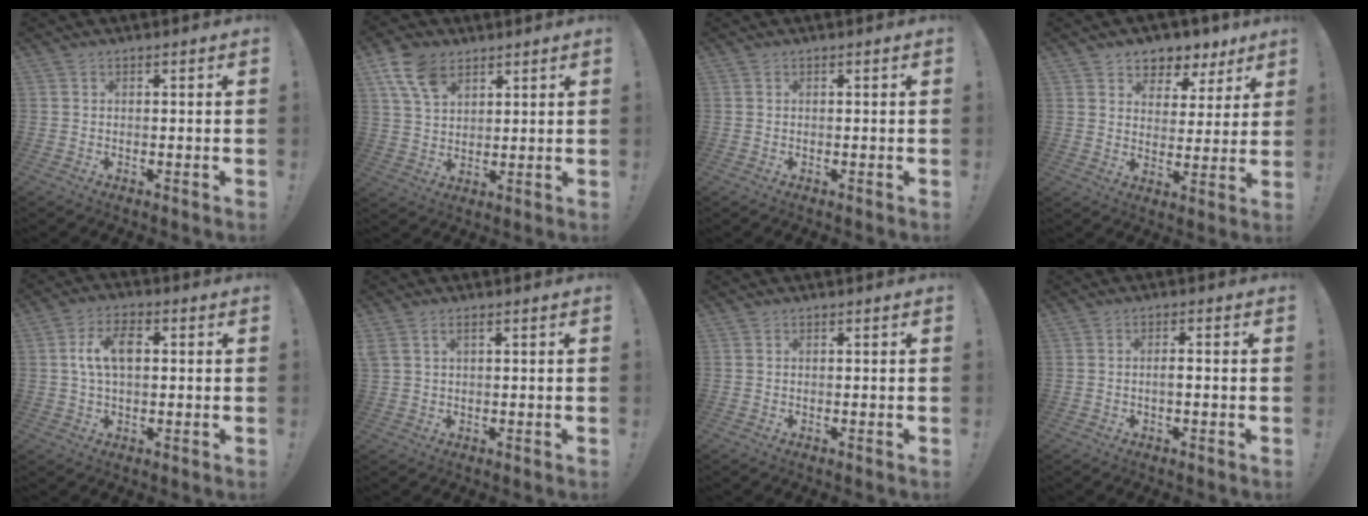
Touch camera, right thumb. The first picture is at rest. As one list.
[{"total": 10.3, "force": [5.8, 6.5, 5.5], "torque": [-0.099, -0.014, 0.115]}, {"total": 0.0}, {"total": 6.4, "force": [4.2, 4.8, 0.9], "torque": [-0.008, -0.039, 0.081]}, {"total": 8.6, "force": [1.4, 4.7, 7.1], "torque": [-0.118, 0.006, 0.022]}, {"total": 2.7, "force": [1.2, 1.3, 2.0], "torque": [-0.045, 0.004, 0.024]}, {"total": 0.0}, {"total": 2.2, "force": [-0.8, 0.4, 2.0], "torque": [-0.043, 0.007, -0.013]}]